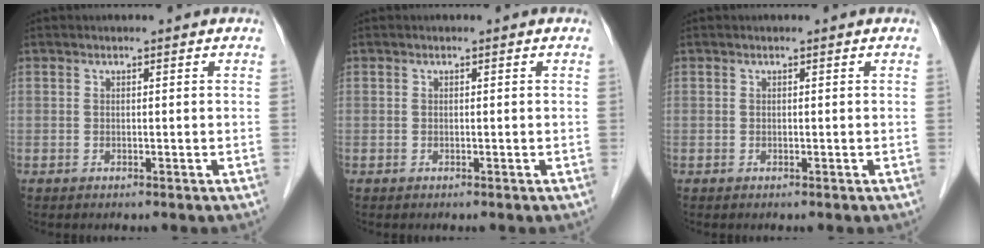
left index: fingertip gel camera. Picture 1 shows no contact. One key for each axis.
{"total": 0.0}
{"total": 0.0}